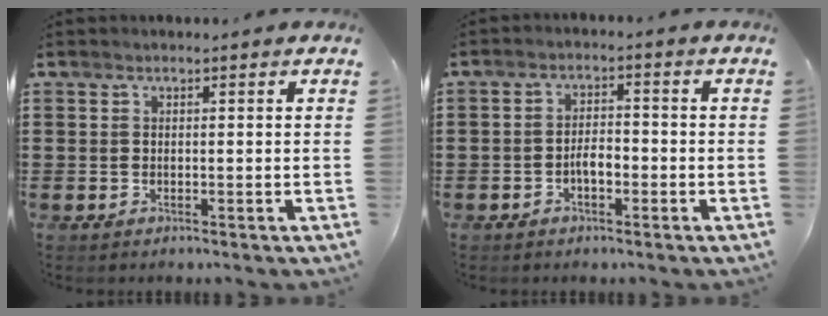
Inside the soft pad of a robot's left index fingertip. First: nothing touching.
{"total": 3.1, "force": [-1.3, 1.2, 2.6], "torque": [-0.047, 0.006, -0.024]}